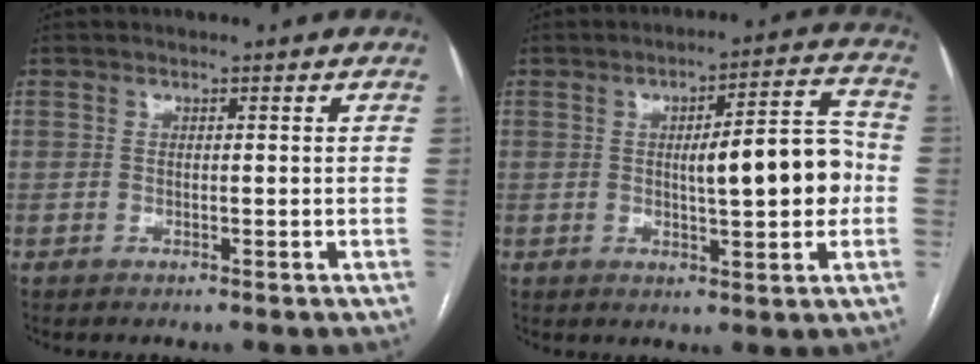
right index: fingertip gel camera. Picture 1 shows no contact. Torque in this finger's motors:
{"motor_torque": [0.43, -0.03, 0.29, 0.11]}